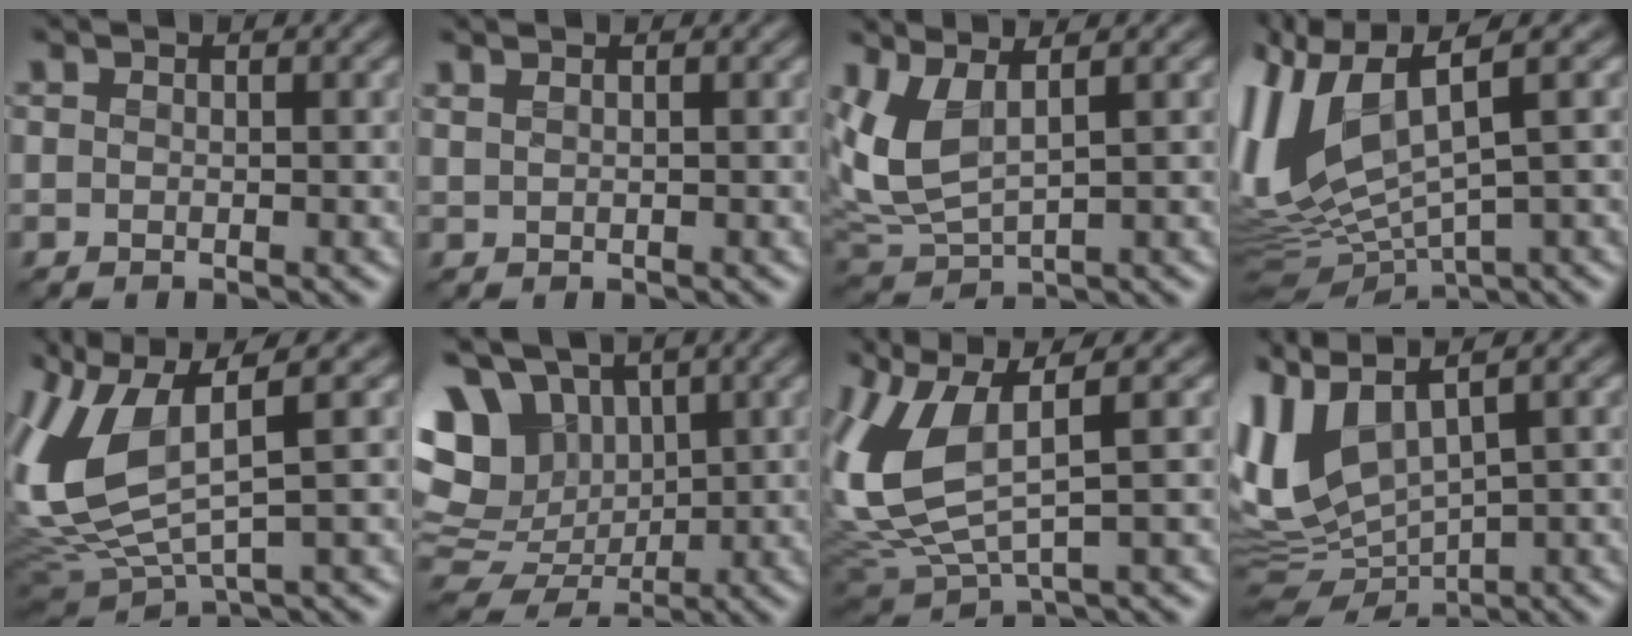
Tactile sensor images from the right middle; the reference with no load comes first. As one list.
[{"total": 0.6, "force": [0.5, 0.0, 0.4], "torque": [-0.008, 0.001, 0.013]}, {"total": 4.0, "force": [1.6, 1.3, 3.4], "torque": [-0.093, -0.004, 0.042]}, {"total": 10.4, "force": [1.5, 4.1, 9.5], "torque": [-0.224, -0.005, 0.037]}, {"total": 9.5, "force": [1.1, 3.8, 8.6], "torque": [-0.216, -0.010, 0.022]}, {"total": 11.3, "force": [2.7, 9.0, 6.3], "torque": [-0.120, 0.018, 0.026]}, {"total": 8.8, "force": [2.1, 3.4, 7.8], "torque": [-0.196, -0.002, 0.041]}, {"total": 7.7, "force": [1.5, 3.8, 6.6], "torque": [-0.167, -0.006, 0.041]}]